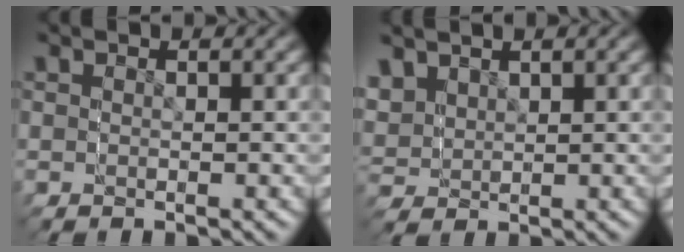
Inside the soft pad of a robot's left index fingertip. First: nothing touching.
{"total": 4.3, "force": [1.8, 3.9, 0.4], "torque": [-0.047, -0.008, 0.034]}